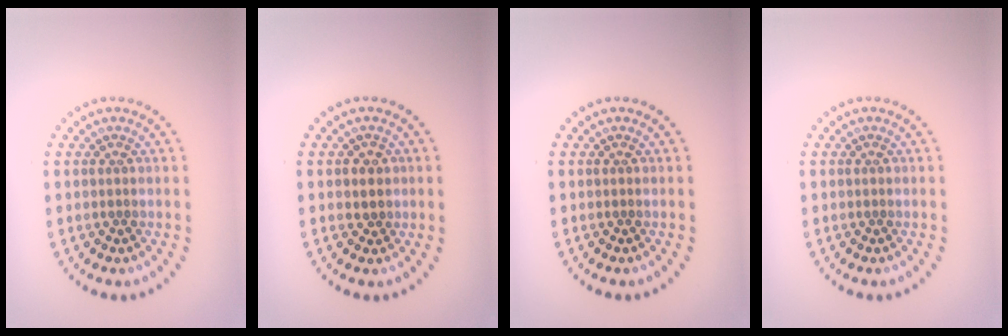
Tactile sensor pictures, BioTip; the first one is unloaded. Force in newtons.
{"total": 1.3, "press": 1.2, "slide": 0.6}
{"total": 0.0}
{"total": 0.0}